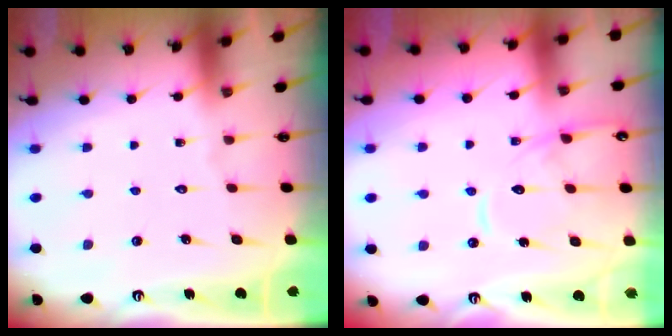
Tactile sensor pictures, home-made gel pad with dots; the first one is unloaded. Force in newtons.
{"total": 13.6, "press": 13.6, "slide": 1.3}